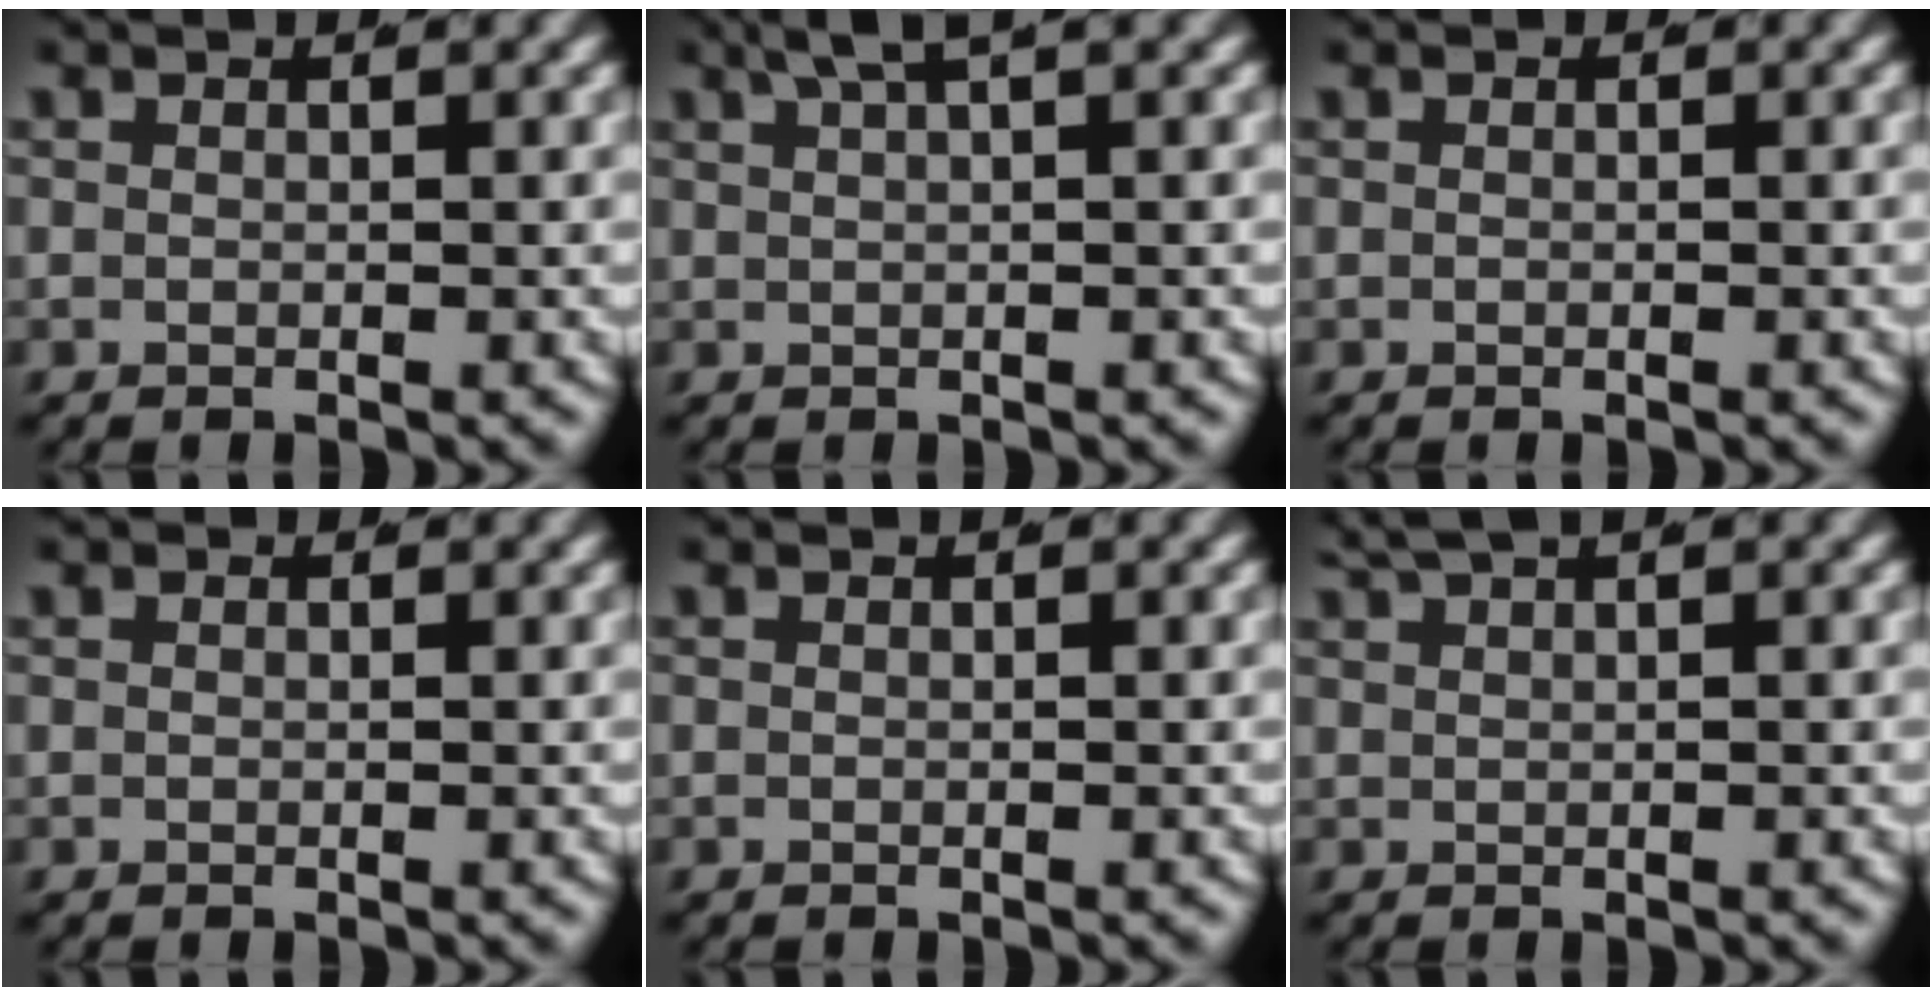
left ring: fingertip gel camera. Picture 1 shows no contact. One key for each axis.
{"total": 3.2, "fx": 2.4, "fy": 0.1, "fz": 2.1, "tx": -0.029, "ty": 0.012, "tz": 0.041}
{"total": 0.0}
{"total": 0.0}
{"total": 0.0}
{"total": 2.0, "fx": 1.7, "fy": -0.1, "fz": 1.0, "tx": -0.013, "ty": 0.007, "tz": 0.031}